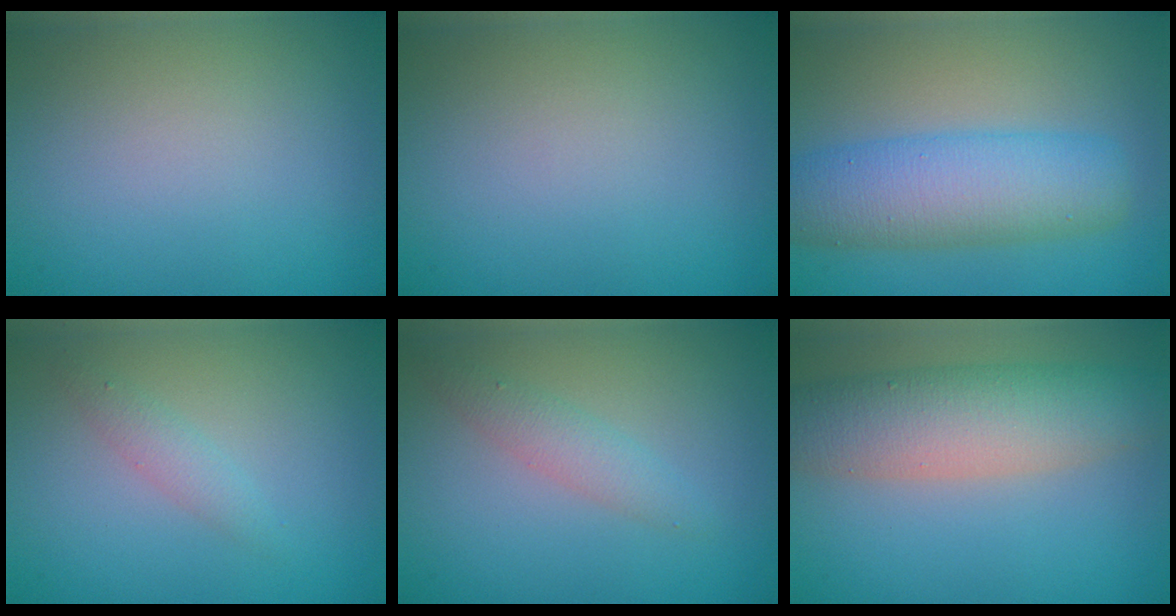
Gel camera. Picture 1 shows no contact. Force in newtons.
{"total": 0.0}
{"total": 7.4, "press": 7.4, "slide": 0.1}
{"total": 1.5, "press": 1.5, "slide": 0.0}
{"total": 2.0, "press": 2.0, "slide": 0.0}
{"total": 7.1, "press": 7.1, "slide": 0.3}